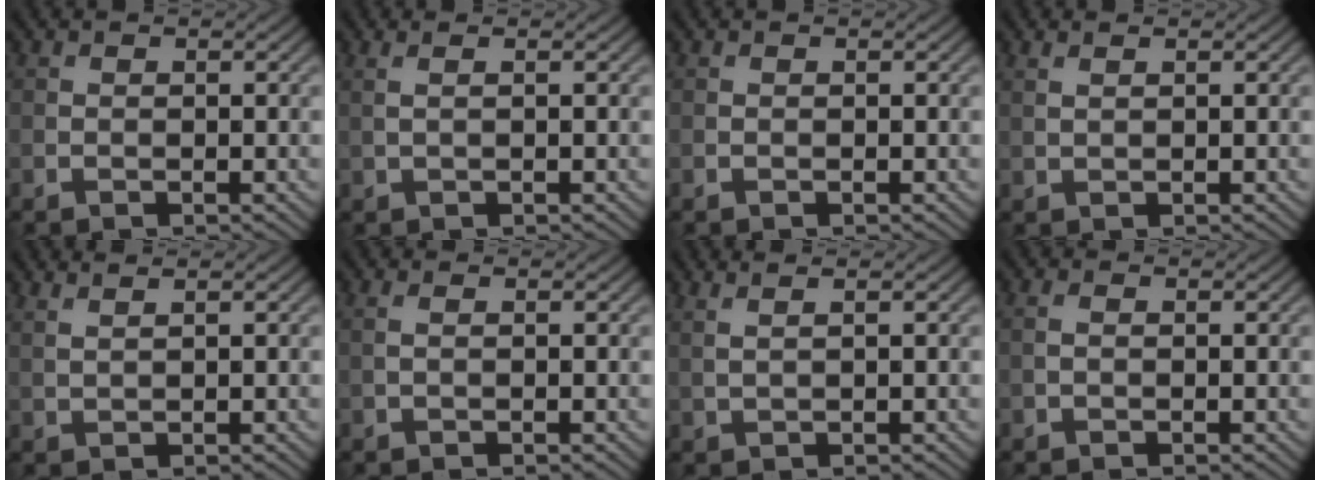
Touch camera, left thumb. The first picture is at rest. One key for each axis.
{"total": 1.2, "fx": 0.5, "fy": 0.2, "fz": 1.0, "tx": -0.021, "ty": 0.001, "tz": 0.007}
{"total": 0.0}
{"total": 1.0, "fx": 0.7, "fy": 0.2, "fz": 0.6, "tx": -0.020, "ty": 0.002, "tz": 0.018}
{"total": 2.3, "fx": 1.7, "fy": 0.5, "fz": 1.4, "tx": -0.021, "ty": 0.002, "tz": 0.026}
{"total": 0.8, "fx": 0.1, "fy": 0.2, "fz": 0.8, "tx": -0.022, "ty": 0.003, "tz": 0.000}
{"total": 2.4, "fx": 1.5, "fy": 0.6, "fz": 1.8, "tx": -0.027, "ty": 0.003, "tz": 0.017}
{"total": 0.9, "fx": 0.0, "fy": 0.5, "fz": 0.8, "tx": -0.021, "ty": 0.005, "tz": -0.004}